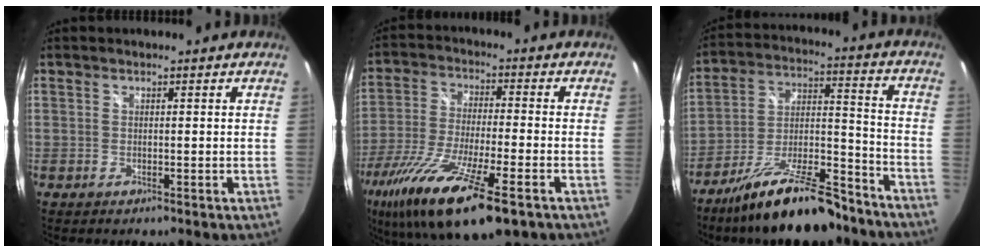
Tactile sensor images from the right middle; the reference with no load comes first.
{"total": 21.6, "force": [-12.7, 4.7, 16.8], "torque": [-0.333, -0.072, -0.228]}
{"total": 19.2, "force": [-14.8, 4.9, 11.2], "torque": [-0.199, -0.005, -0.234]}